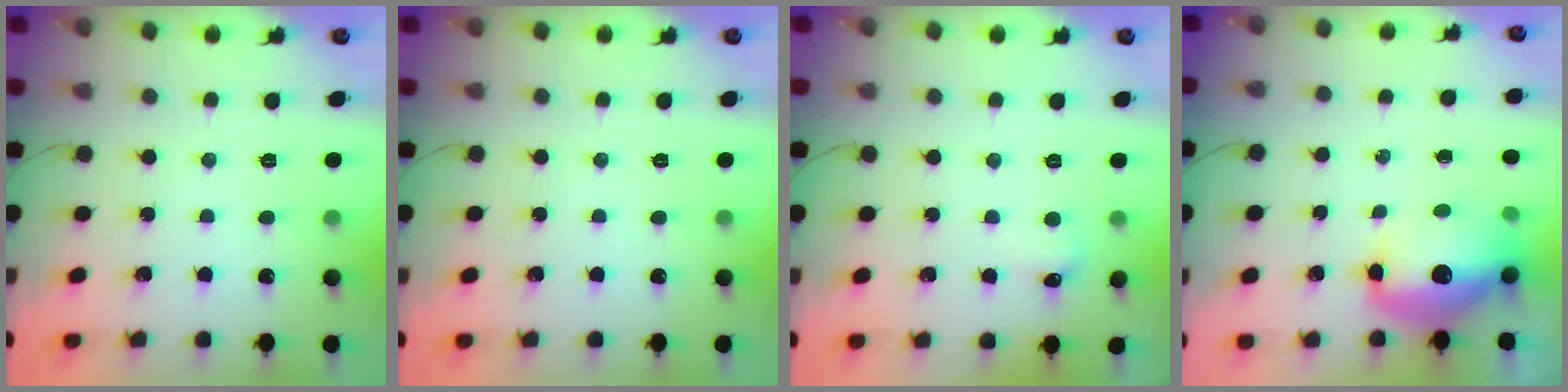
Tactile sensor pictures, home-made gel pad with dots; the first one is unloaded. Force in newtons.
{"total": 0.0}
{"total": 4.7, "press": 4.5, "slide": 1.3}
{"total": 12.9, "press": 12.5, "slide": 3.3}